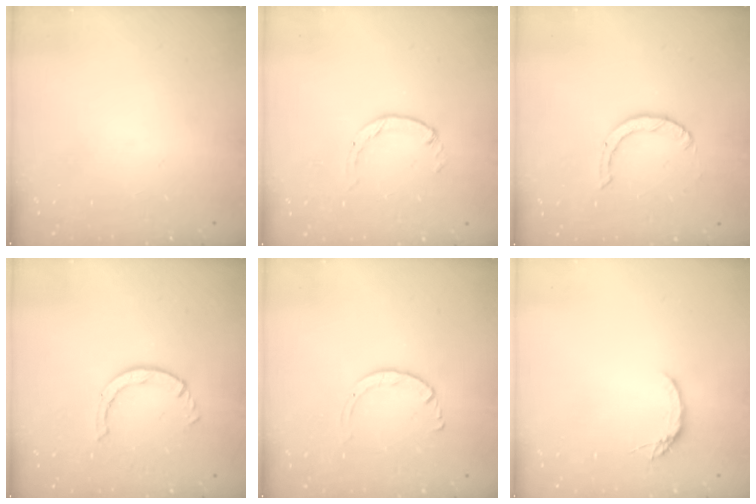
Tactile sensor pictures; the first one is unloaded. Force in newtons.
{"total": 0.0}
{"total": 0.9, "press": 0.9, "slide": 0.1}
{"total": 2.5, "press": 2.5, "slide": 0.3}
{"total": 2.9, "press": 2.9, "slide": 0.2}
{"total": 4.3, "press": 4.3, "slide": 0.5}